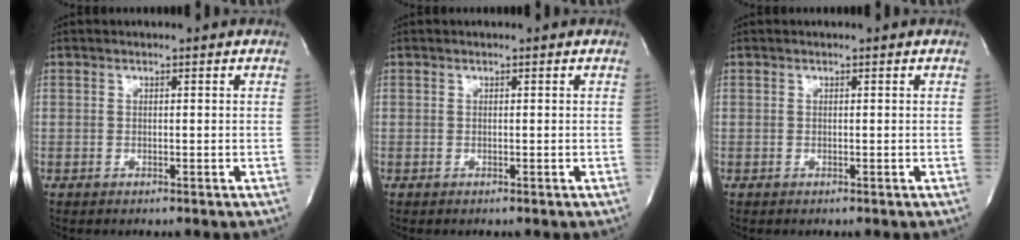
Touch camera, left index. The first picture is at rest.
{"total": 0.0}
{"total": 0.0}